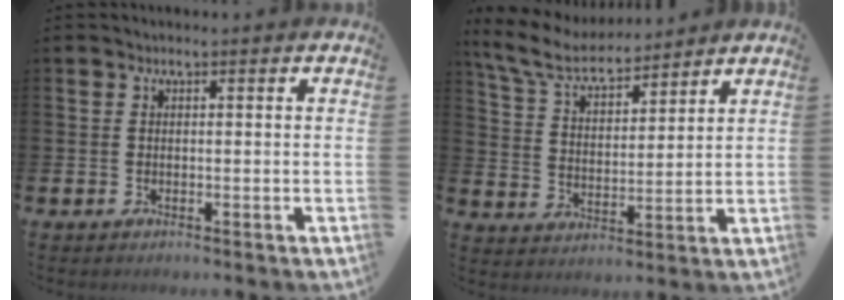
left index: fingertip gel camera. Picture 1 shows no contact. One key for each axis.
{"total": 7.4, "fx": 6.7, "fy": 2.0, "fz": 2.4, "tx": -0.077, "ty": -0.036, "tz": 0.120}